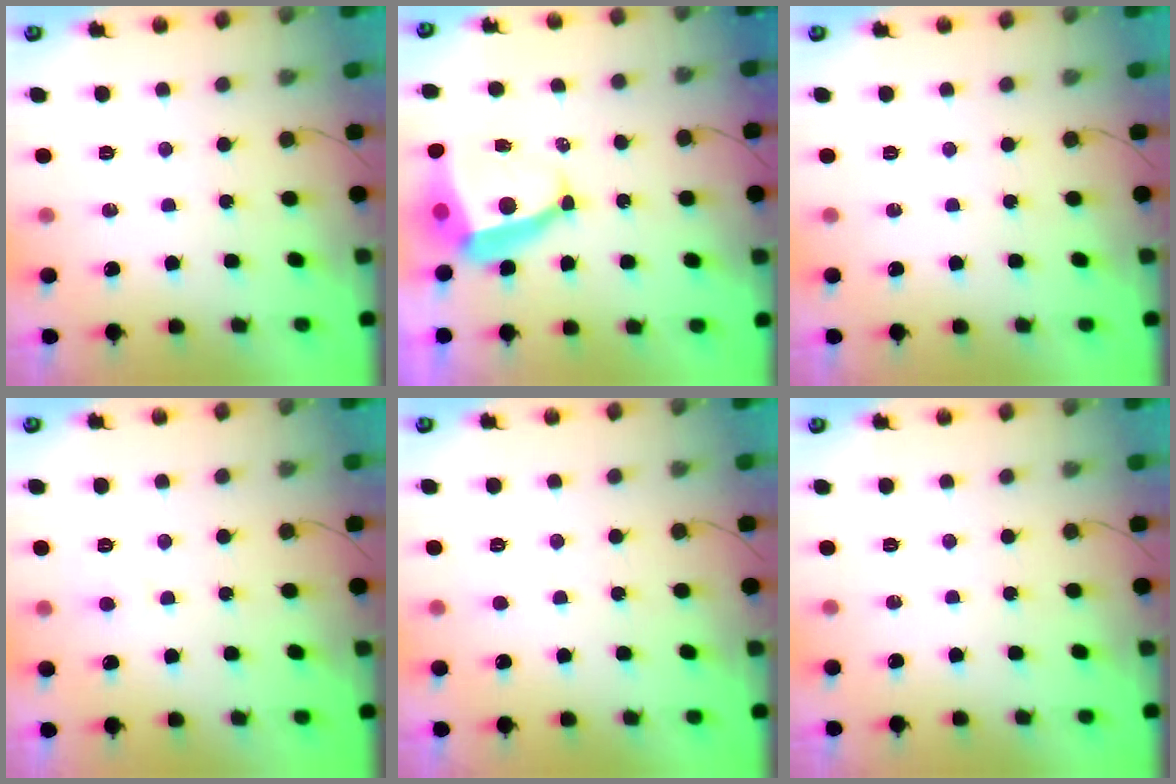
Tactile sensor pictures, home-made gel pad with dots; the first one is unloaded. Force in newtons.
{"total": 7.9, "press": 7.8, "slide": 0.9}
{"total": 0.0}
{"total": 3.9, "press": 3.9, "slide": 0.3}
{"total": 2.8, "press": 2.8, "slide": 0.3}
{"total": 0.0}